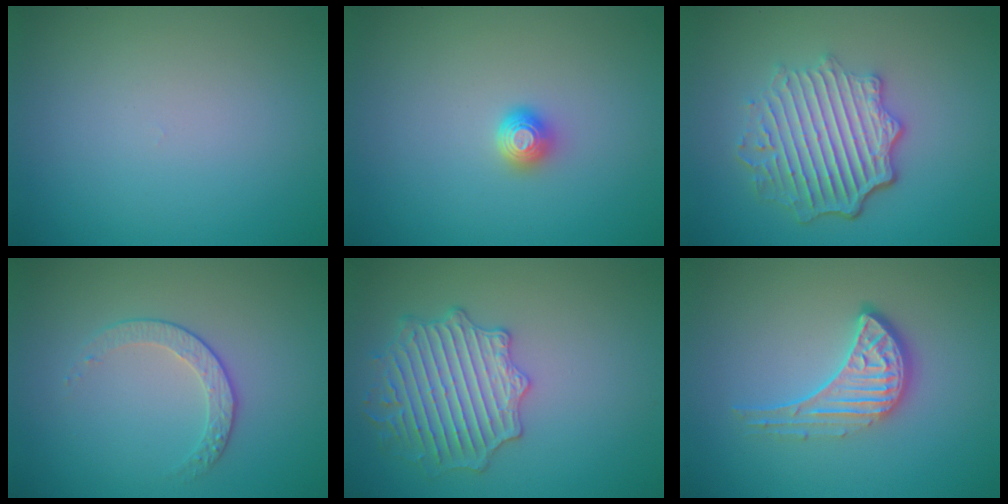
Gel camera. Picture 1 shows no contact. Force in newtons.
{"total": 1.4, "press": 1.2, "slide": 0.7}
{"total": 6.1, "press": 4.5, "slide": 4.1}
{"total": 1.8, "press": 1.3, "slide": 1.3}
{"total": 4.3, "press": 4.3, "slide": 0.8}
{"total": 3.9, "press": 3.1, "slide": 2.3}